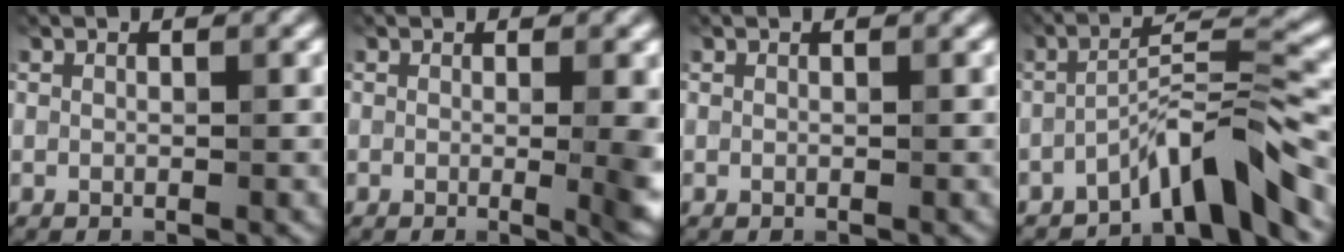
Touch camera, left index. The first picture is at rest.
{"total": 5.2, "force": [-0.2, 2.0, 4.8], "torque": [-0.034, -0.005, -0.003]}
{"total": 0.0}
{"total": 6.3, "force": [-4.5, 0.7, 4.3], "torque": [-0.066, 0.015, -0.088]}